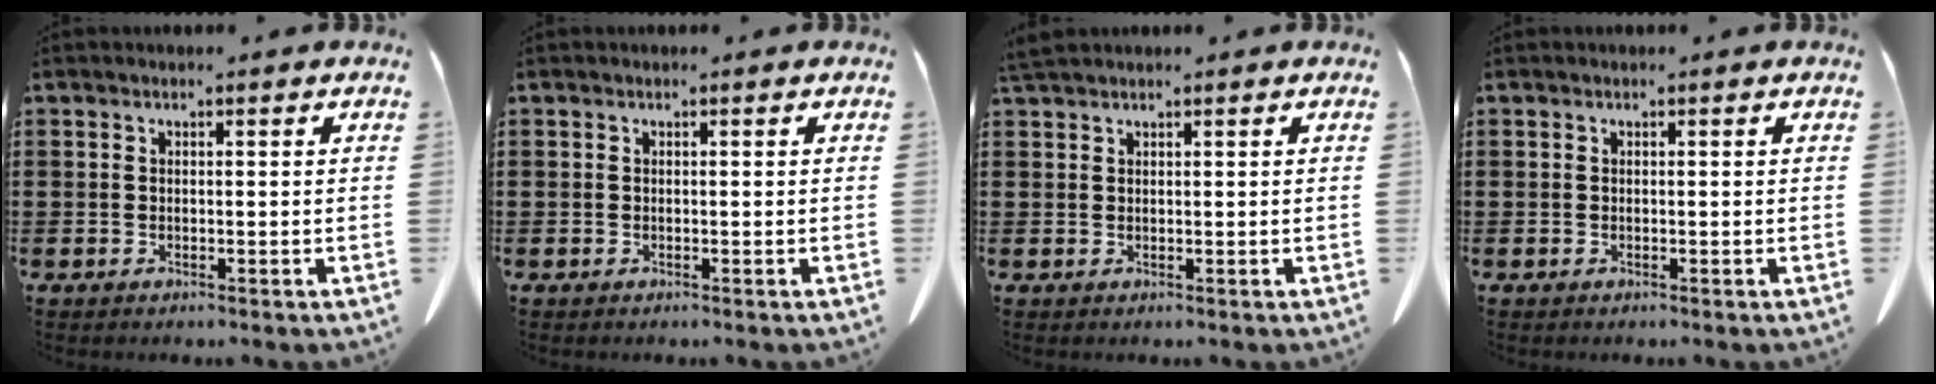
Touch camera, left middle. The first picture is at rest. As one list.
[{"total": 0.0}, {"total": 1.5, "force": [1.4, 0.1, 0.7], "torque": [-0.017, -0.001, 0.027]}, {"total": 0.0}]